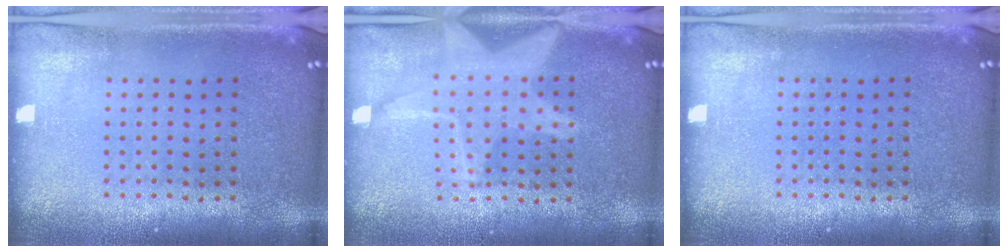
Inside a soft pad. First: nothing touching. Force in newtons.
{"total": 2.6, "press": 2.6, "slide": 0.4}
{"total": 0.0}